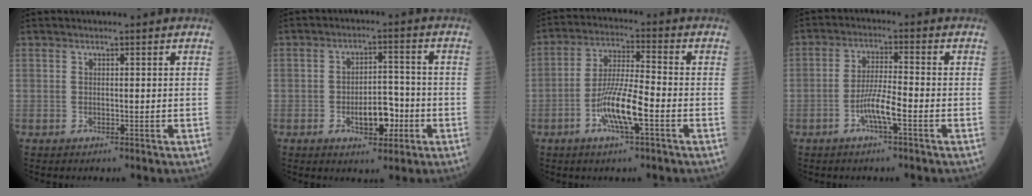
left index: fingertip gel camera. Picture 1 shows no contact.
{"total": 6.4, "force": [-2.5, 3.0, 5.1], "torque": [-0.081, 0.007, -0.037]}
{"total": 9.0, "force": [-3.6, 1.0, 8.2], "torque": [-0.161, -0.005, -0.070]}
{"total": 5.1, "force": [-2.4, 0.3, 4.5], "torque": [-0.090, -0.001, -0.050]}